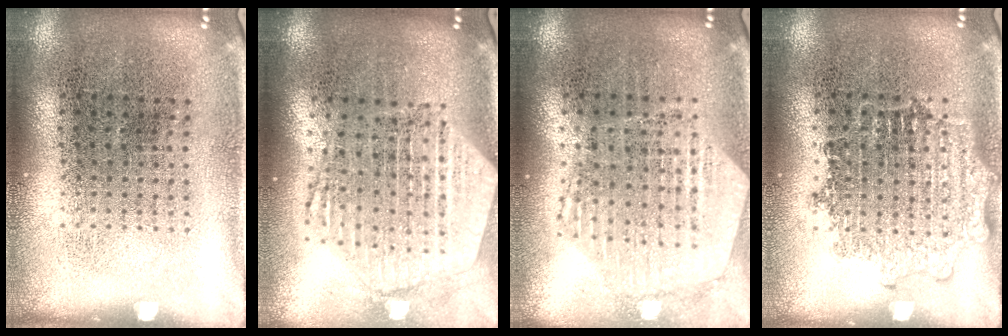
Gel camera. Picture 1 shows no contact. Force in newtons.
{"total": 2.6, "press": 2.2, "slide": 1.5}
{"total": 1.2, "press": 1.2, "slide": 0.1}
{"total": 1.2, "press": 1.2, "slide": 0.3}